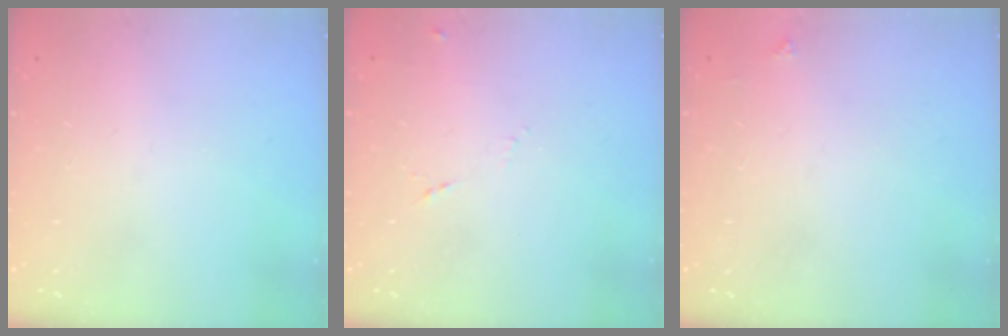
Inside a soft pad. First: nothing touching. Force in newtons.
{"total": 4.4, "press": 4.3, "slide": 1.0}
{"total": 2.0, "press": 2.0, "slide": 0.3}